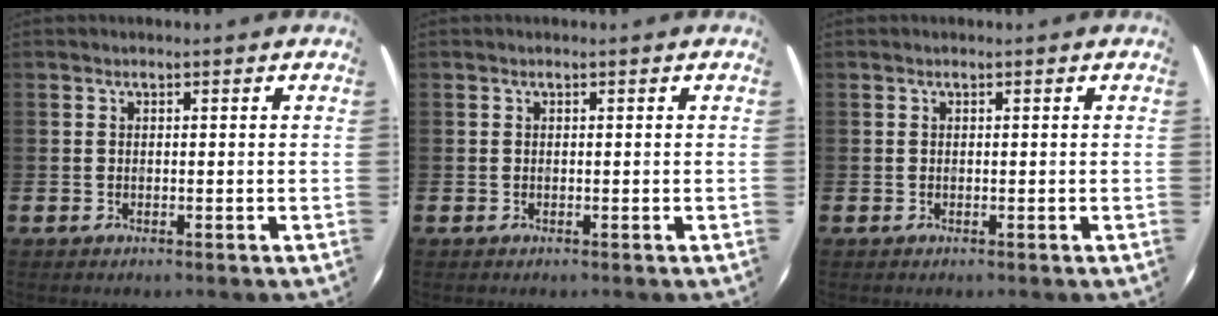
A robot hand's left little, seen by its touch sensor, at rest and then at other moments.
{"total": 0.0}
{"total": 0.0}